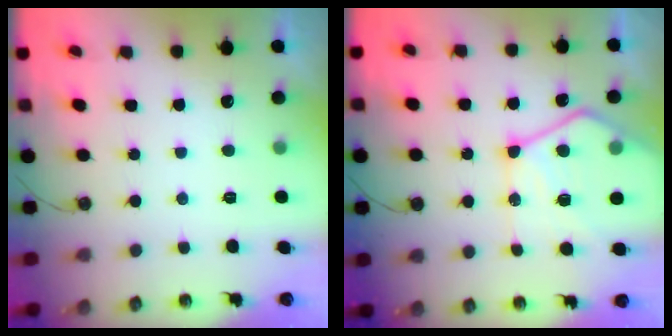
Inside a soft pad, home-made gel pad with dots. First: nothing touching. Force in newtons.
{"total": 16.5, "press": 16.5, "slide": 1.8}